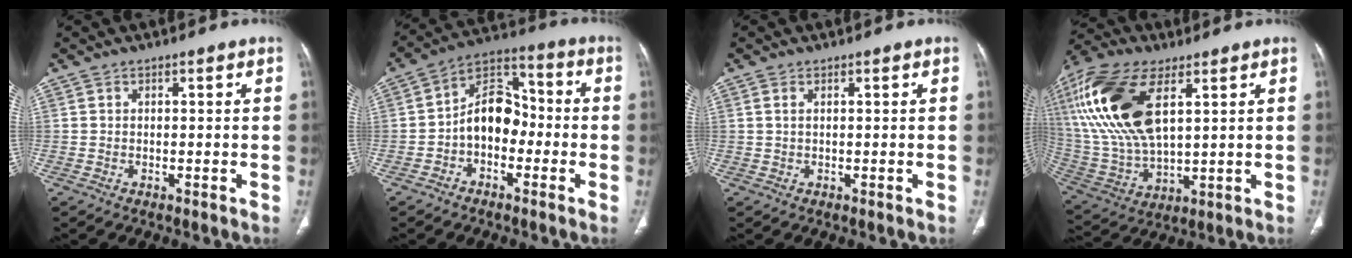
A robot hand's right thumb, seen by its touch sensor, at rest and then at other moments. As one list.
[{"total": 10.5, "force": [-2.1, 7.4, 7.2], "torque": [-0.091, 0.043, -0.053]}, {"total": 0.9, "force": [0.4, 0.4, 0.7], "torque": [-0.021, 0.007, 0.010]}, {"total": 22.2, "force": [7.6, 10.8, 17.8], "torque": [-0.385, -0.014, 0.148]}]